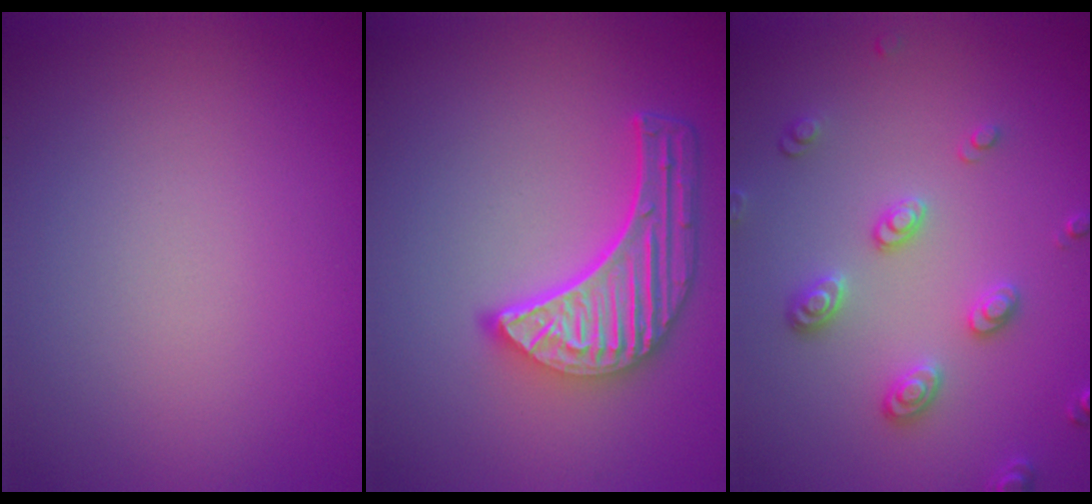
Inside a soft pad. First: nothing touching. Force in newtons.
{"total": 5.7, "press": 4.4, "slide": 3.6}
{"total": 2.9, "press": 2.7, "slide": 1.1}